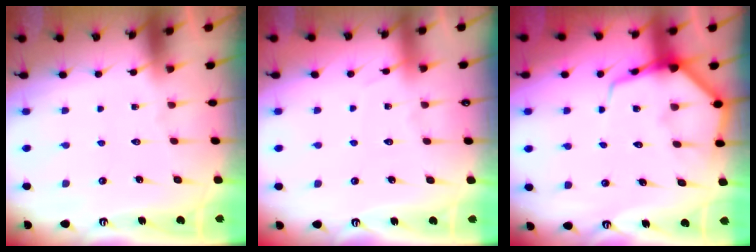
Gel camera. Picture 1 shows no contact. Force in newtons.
{"total": 4.5, "press": 4.5, "slide": 0.6}
{"total": 7.5, "press": 7.5, "slide": 0.9}